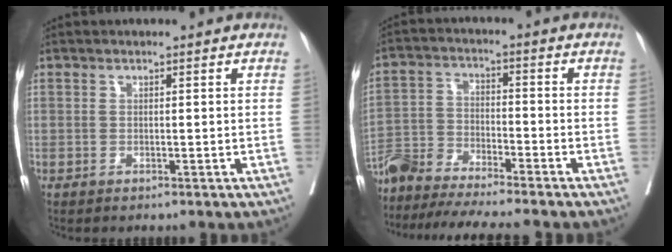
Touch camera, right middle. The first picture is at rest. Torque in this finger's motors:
{"motor_torque": [0.28, -0.99, 0.36, 0.09]}